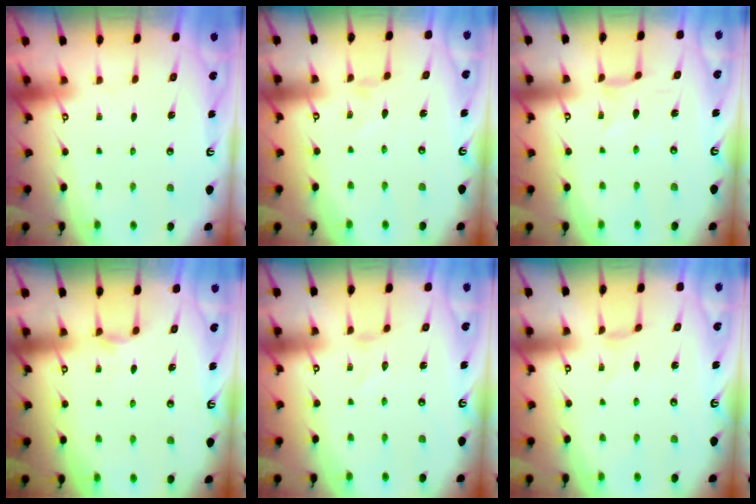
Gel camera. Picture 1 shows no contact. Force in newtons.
{"total": 0.0}
{"total": 0.9, "press": 0.9, "slide": 0.3}
{"total": 2.6, "press": 2.5, "slide": 0.4}
{"total": 0.0}
{"total": 0.0}